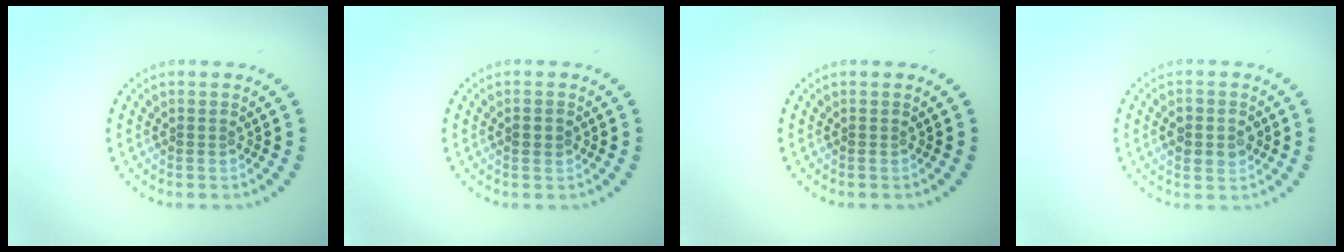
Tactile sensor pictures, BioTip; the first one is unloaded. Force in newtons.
{"total": 1.5, "press": 1.5, "slide": 0.1}
{"total": 0.0}
{"total": 2.7, "press": 2.7, "slide": 0.2}